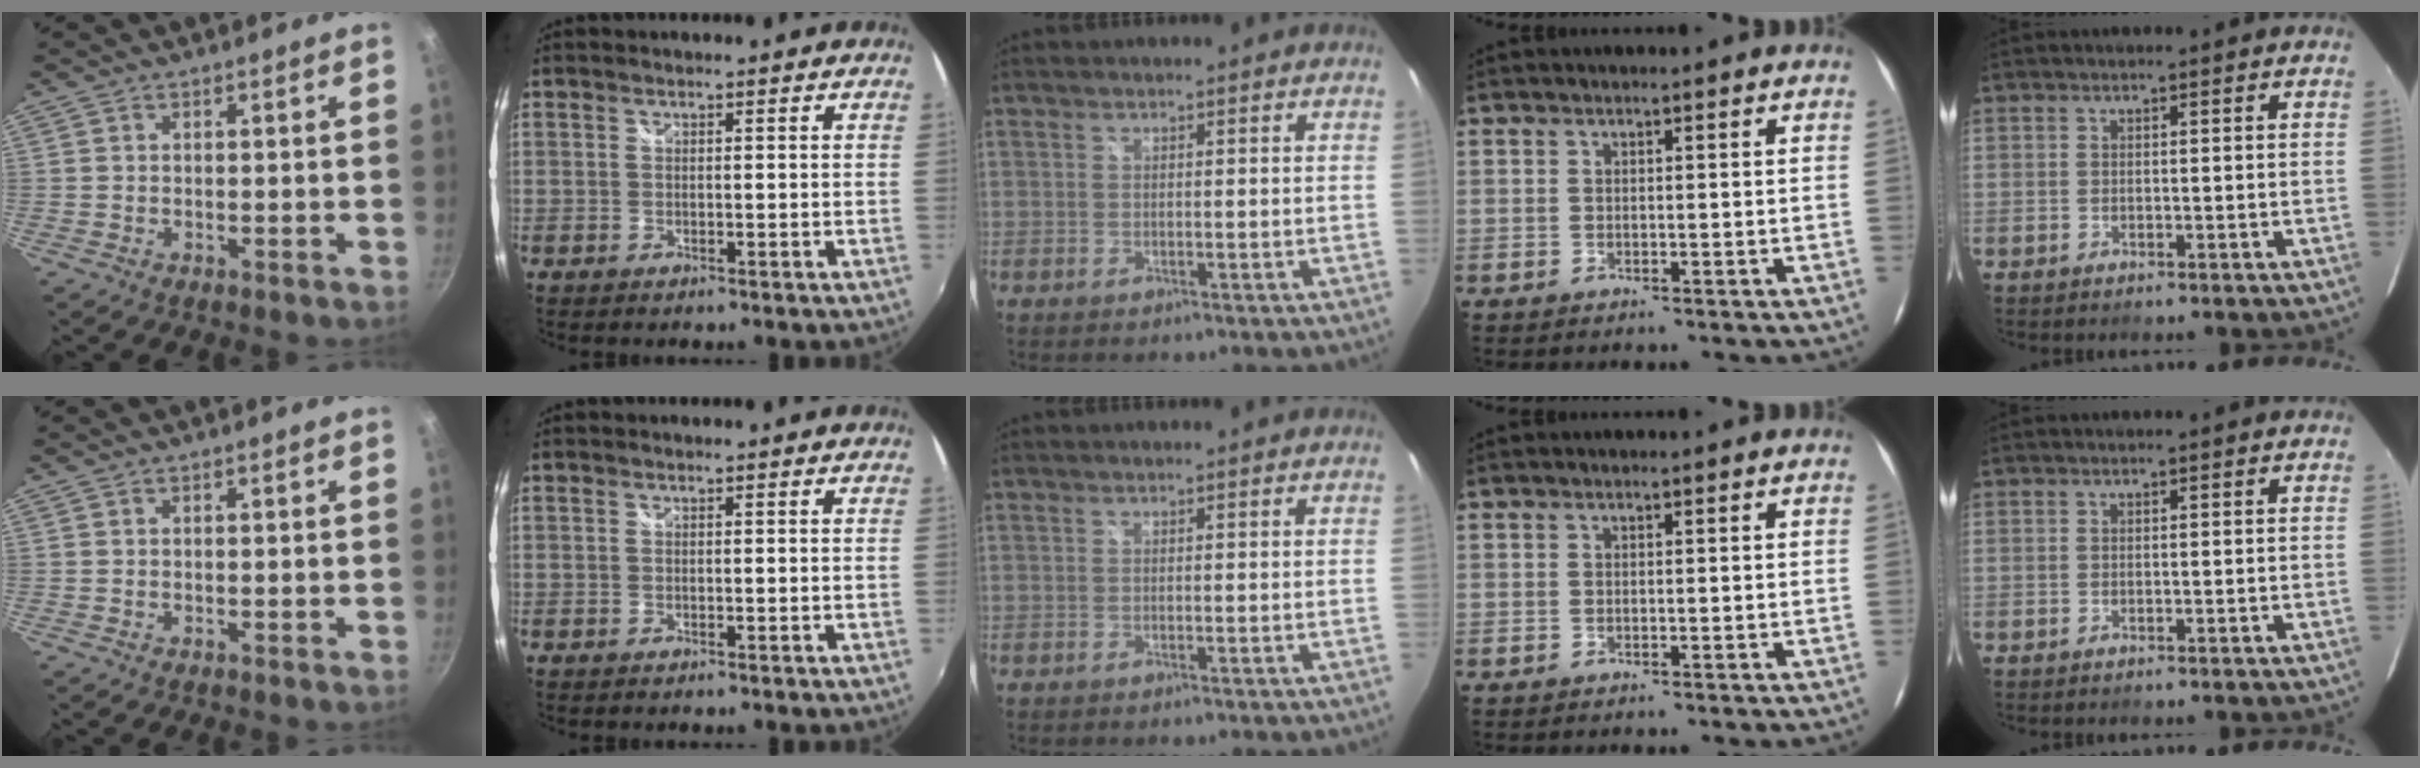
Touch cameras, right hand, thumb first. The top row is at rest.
{}